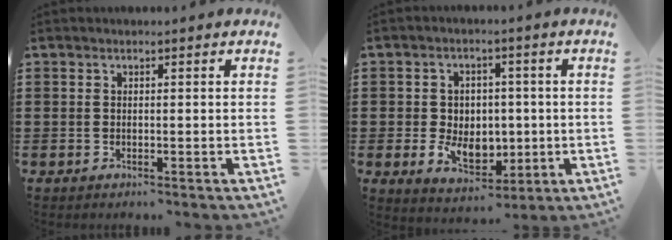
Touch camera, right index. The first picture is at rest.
{"total": 6.3, "force": [-0.5, 5.2, 3.5], "torque": [-0.070, 0.008, -0.011]}